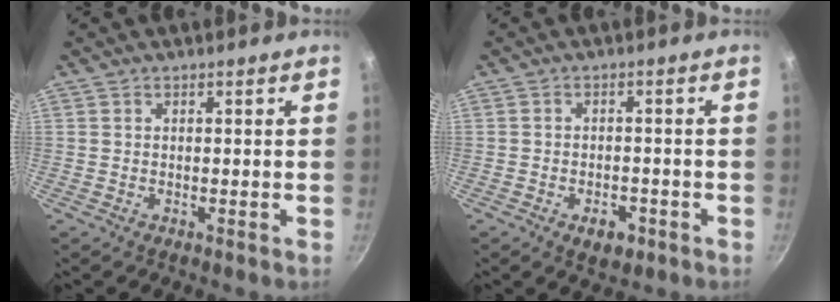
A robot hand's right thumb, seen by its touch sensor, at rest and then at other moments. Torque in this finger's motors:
{"motor_torque": [-0.37, 0.31, -0.18, 0.06, 0.02]}